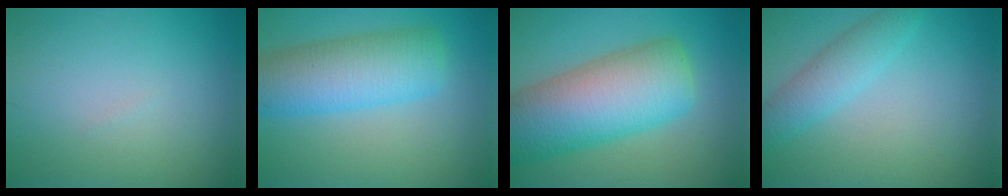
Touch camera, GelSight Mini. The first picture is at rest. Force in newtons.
{"total": 7.2, "press": 7.2, "slide": 0.4}
{"total": 11.1, "press": 11.1, "slide": 0.5}
{"total": 3.0, "press": 3.0, "slide": 0.1}